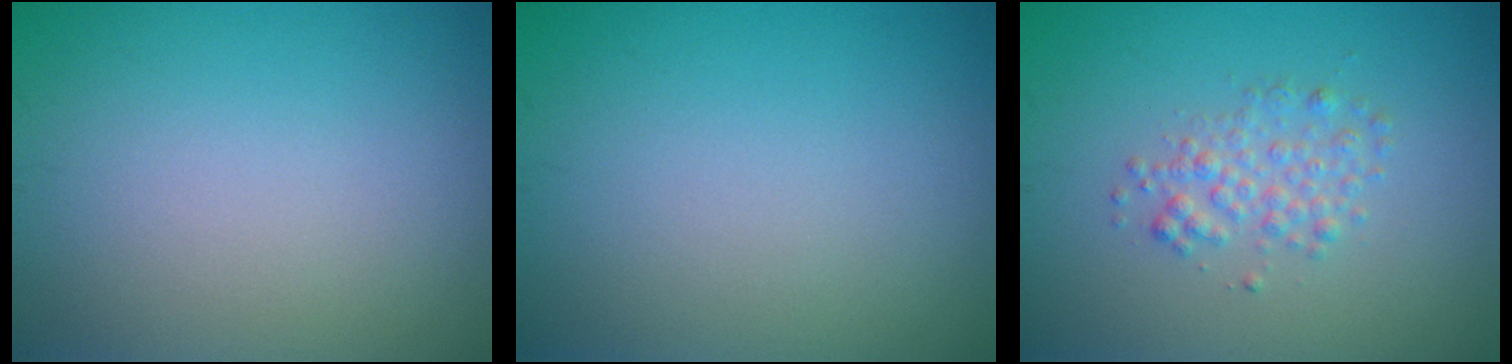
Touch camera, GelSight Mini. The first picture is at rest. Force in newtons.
{"total": 0.0}
{"total": 2.1, "press": 2.1, "slide": 0.1}